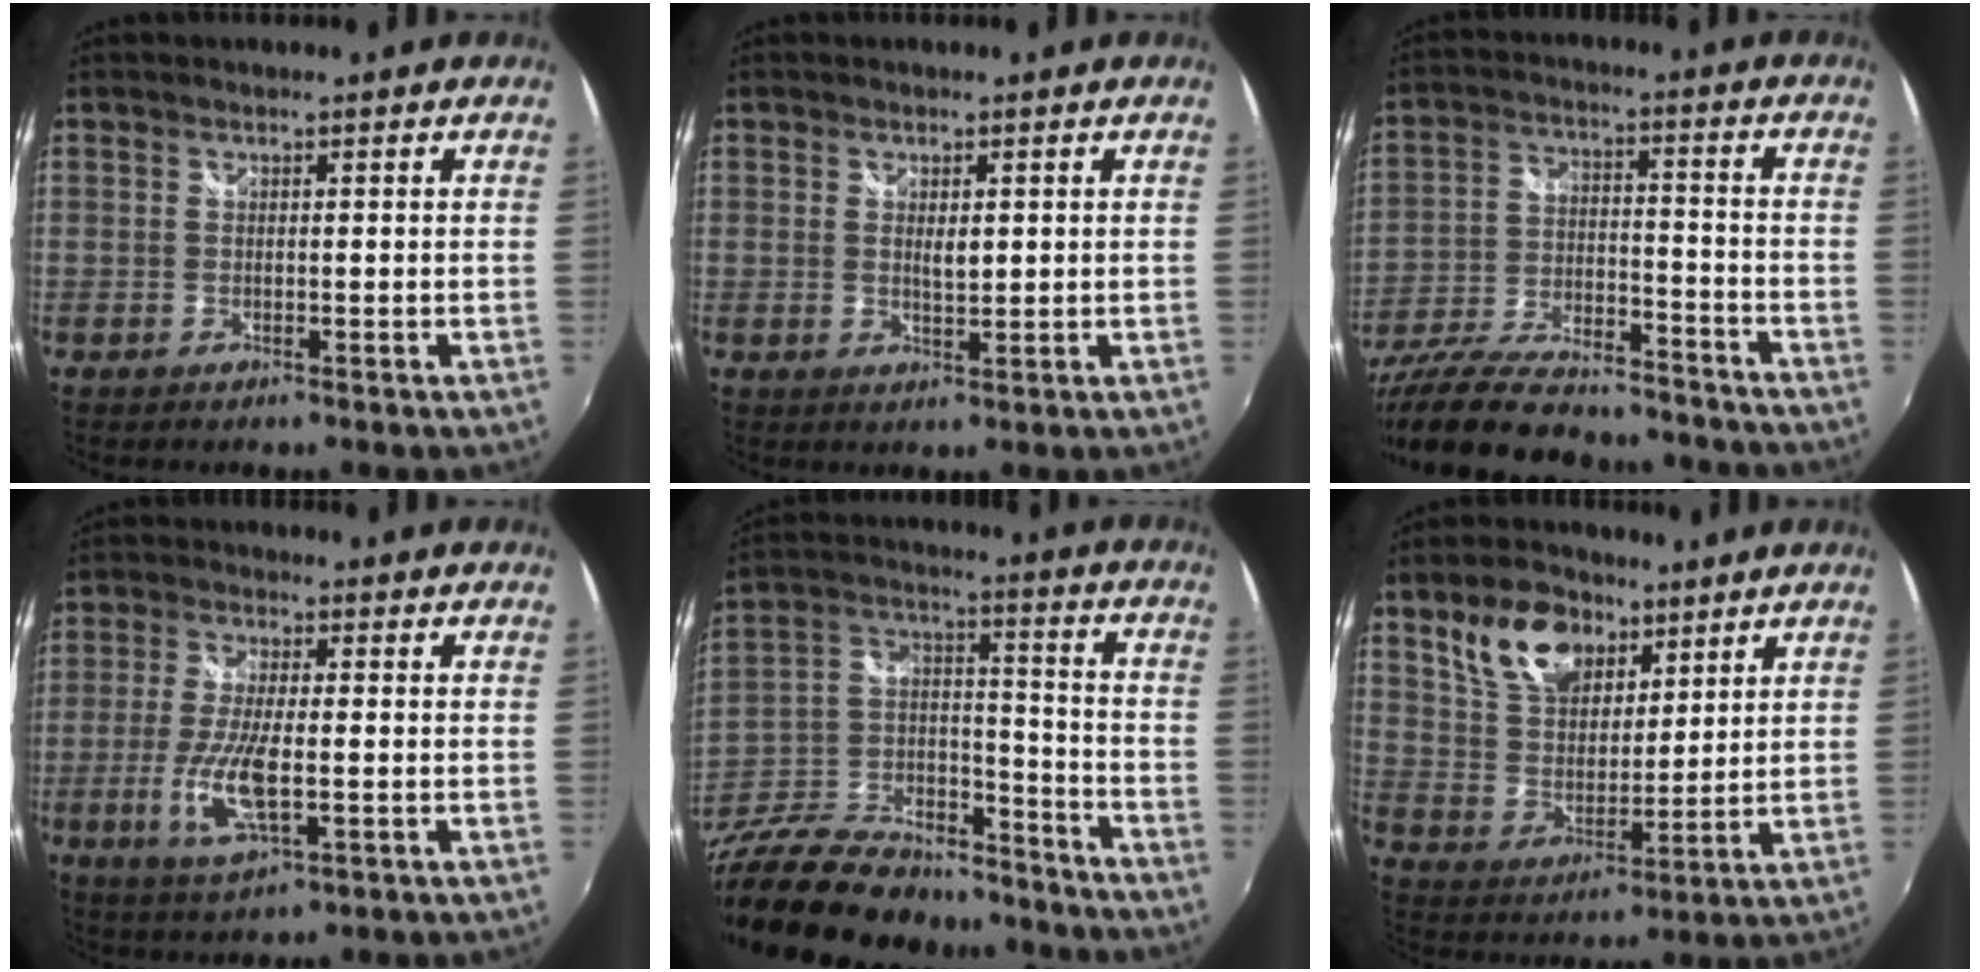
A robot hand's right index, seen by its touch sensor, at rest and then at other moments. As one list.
[{"total": 2.5, "force": [0.6, 1.1, 2.2], "torque": [-0.035, -0.003, 0.010]}, {"total": 25.9, "force": [-21.6, 7.5, 12.1], "torque": [-0.239, -0.035, -0.329]}, {"total": 9.8, "force": [-2.4, 2.7, 9.1], "torque": [-0.188, -0.014, -0.046]}, {"total": 29.1, "force": [-22.3, 12.8, 13.6], "torque": [-0.302, 0.029, -0.342]}, {"total": 12.3, "force": [7.2, 7.4, 6.8], "torque": [-0.130, 0.023, 0.139]}]